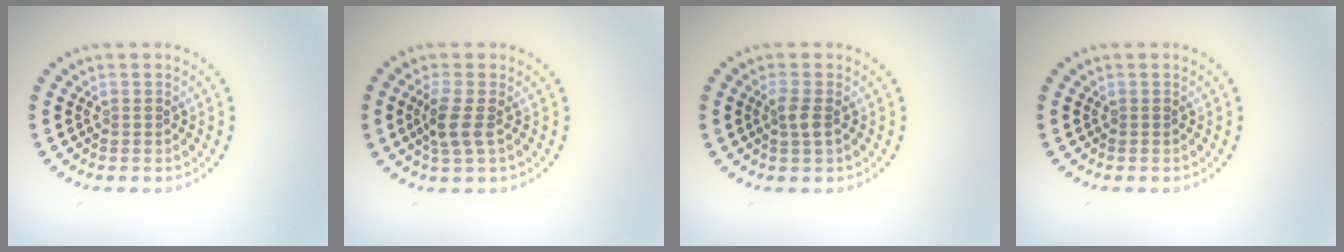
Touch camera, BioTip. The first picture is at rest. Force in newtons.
{"total": 2.4, "press": 2.0, "slide": 1.3}
{"total": 1.5, "press": 1.4, "slide": 0.6}
{"total": 0.0}